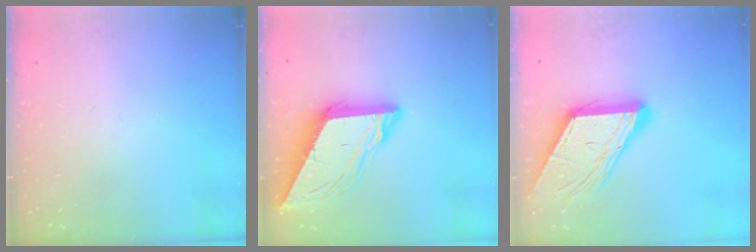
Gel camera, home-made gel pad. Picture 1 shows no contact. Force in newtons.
{"total": 9.3, "press": 9.2, "slide": 0.8}
{"total": 14.0, "press": 13.9, "slide": 1.9}